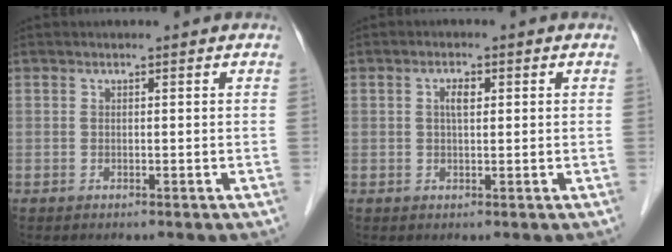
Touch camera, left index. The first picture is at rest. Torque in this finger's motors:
{"motor_torque": [0.00, 0.00, 0.00, 0.01]}